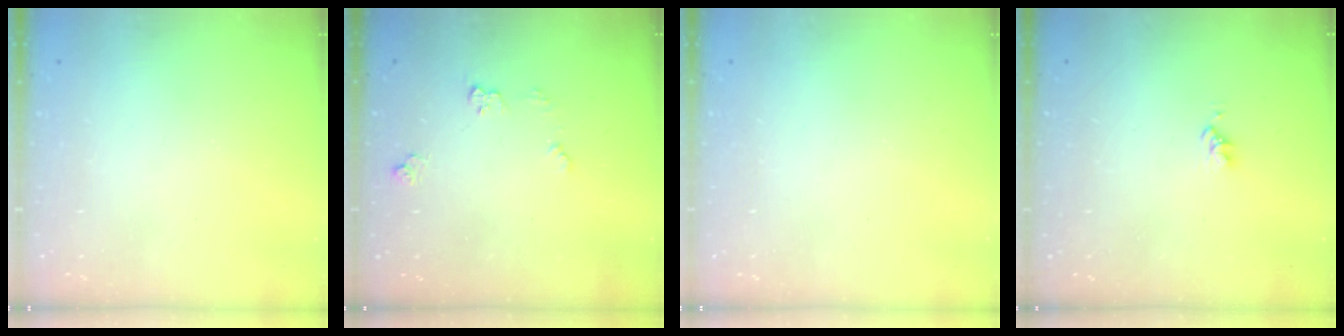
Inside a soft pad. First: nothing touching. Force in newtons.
{"total": 5.9, "press": 5.8, "slide": 0.6}
{"total": 0.0}
{"total": 2.6, "press": 2.6, "slide": 0.4}